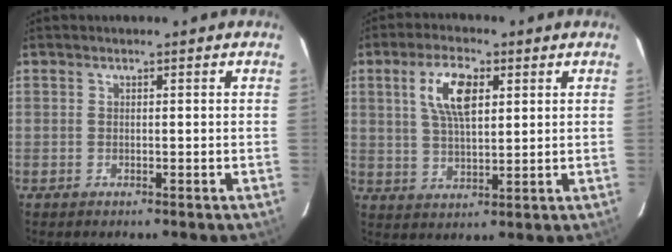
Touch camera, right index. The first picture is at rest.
{"total": 8.4, "force": [3.0, 3.5, 7.0], "torque": [-0.133, 0.010, 0.059]}